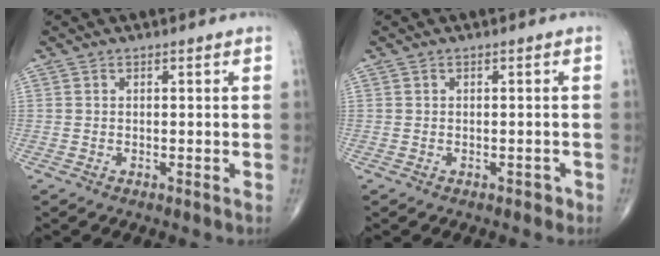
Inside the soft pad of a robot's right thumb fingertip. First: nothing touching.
{"total": 1.0, "force": [-0.6, 0.7, 0.4], "torque": [0.002, 0.003, -0.009]}